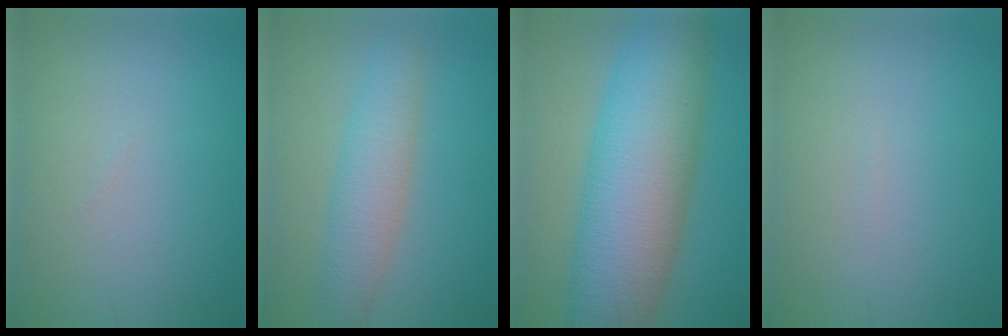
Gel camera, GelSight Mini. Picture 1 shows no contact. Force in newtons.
{"total": 4.3, "press": 4.3, "slide": 0.2}
{"total": 12.9, "press": 12.9, "slide": 0.5}
{"total": 0.0}